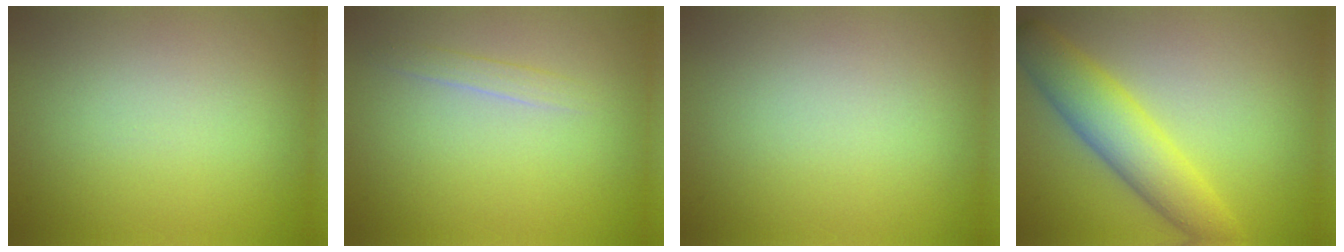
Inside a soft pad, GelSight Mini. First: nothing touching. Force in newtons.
{"total": 1.1, "press": 1.1, "slide": 0.0}
{"total": 0.0}
{"total": 5.5, "press": 5.5, "slide": 0.2}